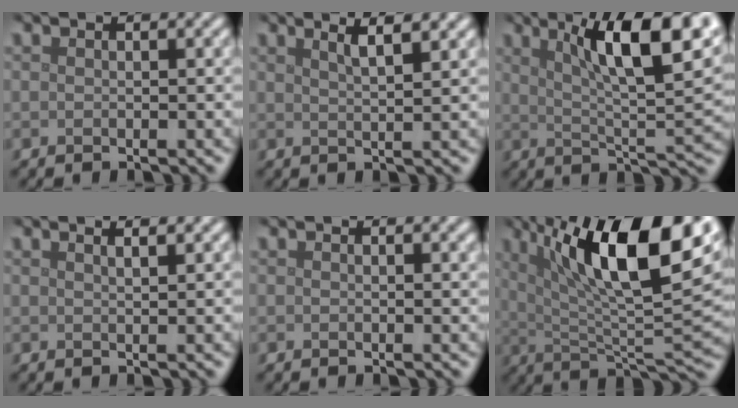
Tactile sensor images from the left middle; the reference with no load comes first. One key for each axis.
{"total": 3.5, "fx": 2.2, "fy": 1.0, "fz": 2.5, "tx": -0.013, "ty": 0.017, "tz": 0.009}
{"total": 11.7, "fx": 5.1, "fy": 3.1, "fz": 10.1, "tx": -0.131, "ty": 0.008, "tz": 0.080}
{"total": 2.6, "fx": 1.6, "fy": 1.0, "fz": 1.7, "tx": 0.001, "ty": 0.008, "tz": -0.006}
{"total": 1.1, "fx": 0.6, "fy": 0.3, "fz": 0.9, "tx": -0.006, "ty": 0.005, "tz": 0.008}
{"total": 14.2, "fx": 6.1, "fy": 4.1, "fz": 12.2, "tx": -0.187, "ty": 0.006, "tz": 0.101}